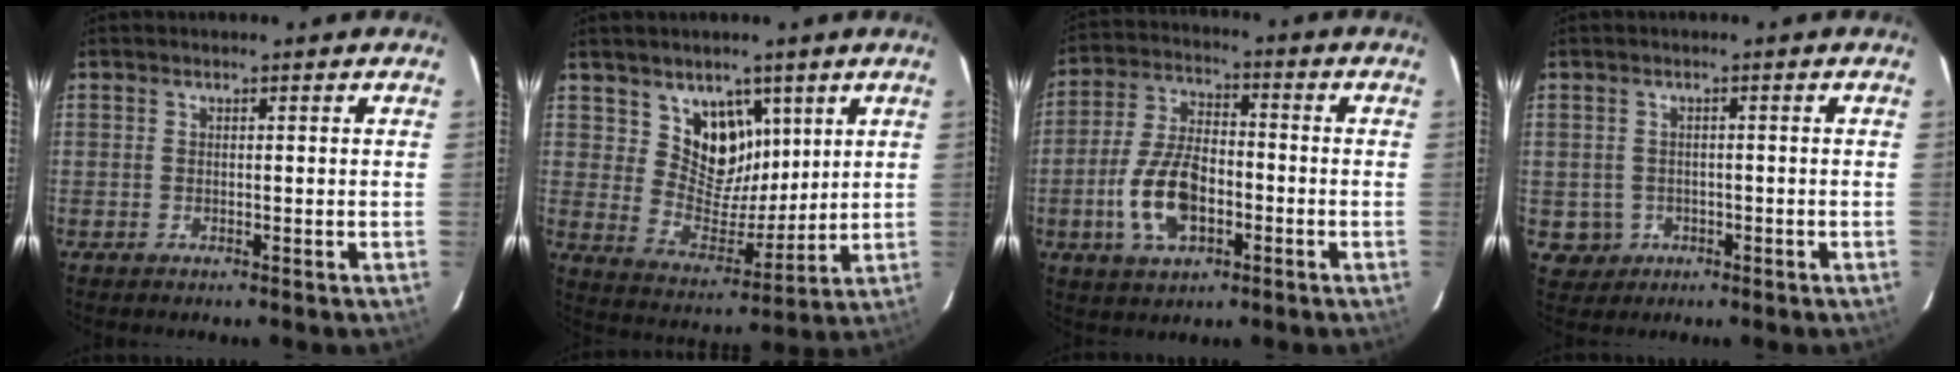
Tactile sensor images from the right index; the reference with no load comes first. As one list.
[{"total": 10.3, "force": [5.5, 7.6, 4.2], "torque": [-0.063, -0.013, 0.110]}, {"total": 12.2, "force": [-3.8, 6.4, 9.6], "torque": [-0.200, 0.007, -0.065]}, {"total": 4.1, "force": [-0.8, 4.0, 0.4], "torque": [-0.017, 0.010, 0.000]}]